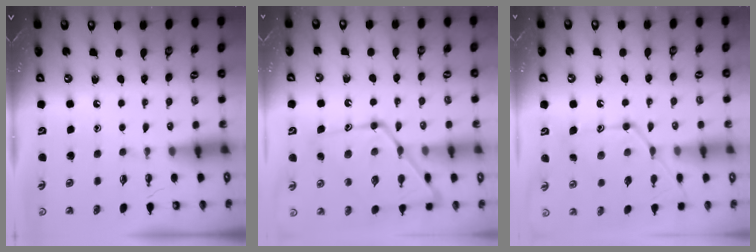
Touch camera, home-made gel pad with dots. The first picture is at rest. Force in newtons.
{"total": 18.7, "press": 18.6, "slide": 1.7}
{"total": 16.4, "press": 16.3, "slide": 1.3}